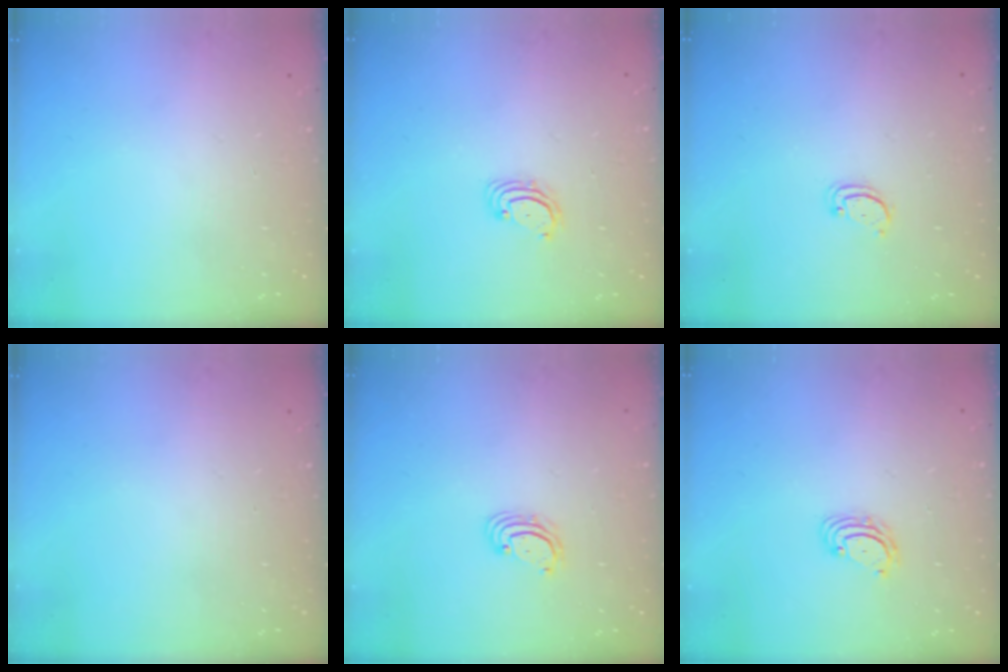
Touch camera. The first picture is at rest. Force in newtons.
{"total": 2.6, "press": 2.6, "slide": 0.3}
{"total": 1.9, "press": 1.9, "slide": 0.2}
{"total": 0.0}
{"total": 2.7, "press": 2.6, "slide": 0.6}
{"total": 3.3, "press": 3.3, "slide": 0.4}